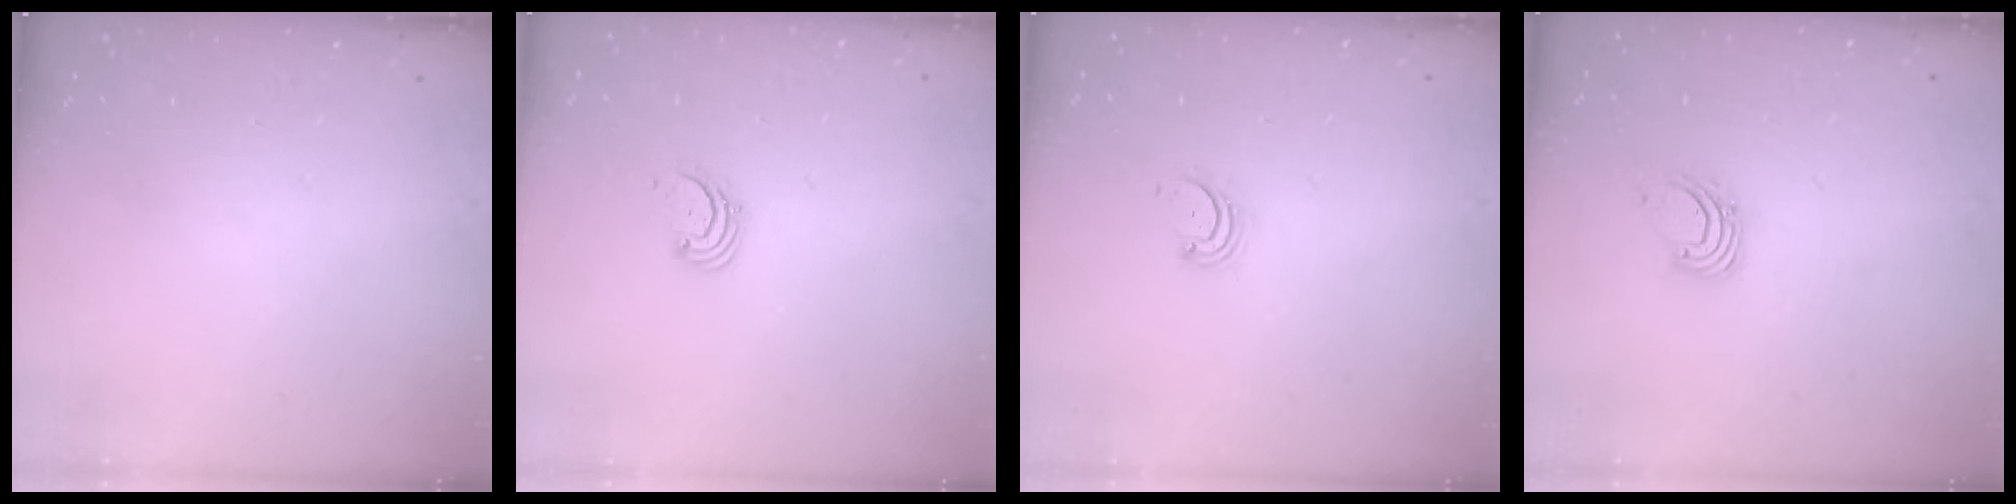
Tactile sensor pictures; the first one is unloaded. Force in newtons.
{"total": 1.7, "press": 1.7, "slide": 0.2}
{"total": 2.6, "press": 2.5, "slide": 0.3}
{"total": 3.1, "press": 3.1, "slide": 0.2}